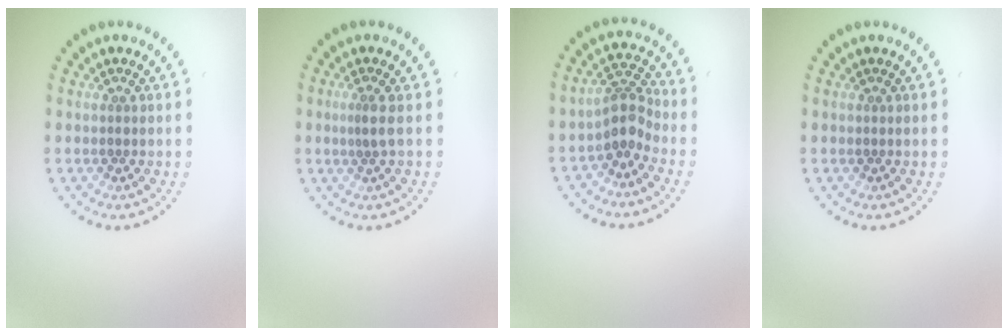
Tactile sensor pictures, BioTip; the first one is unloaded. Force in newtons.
{"total": 1.2, "press": 0.8, "slide": 0.9}
{"total": 2.9, "press": 2.2, "slide": 1.9}
{"total": 0.0}